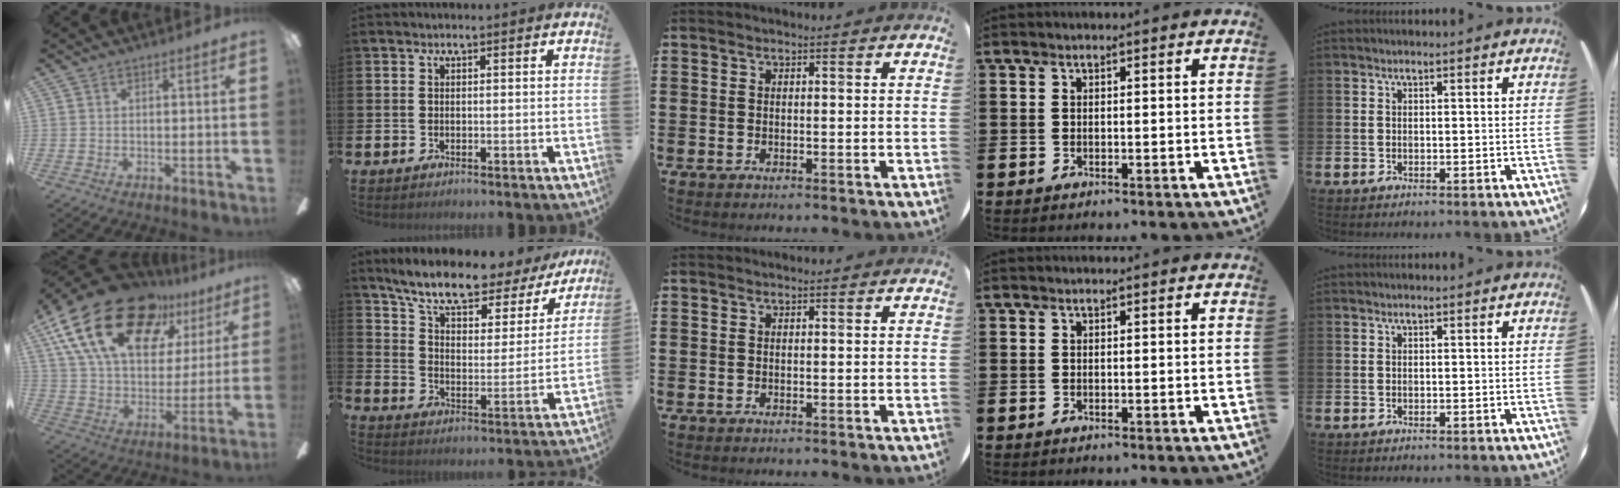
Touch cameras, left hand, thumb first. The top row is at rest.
{"thumb": {"total": 24.8, "force": [14.3, 13.1, 15.4], "torque": [-0.284, -0.073, 0.255]}, "index": {"total": 9.0, "force": [7.7, 2.6, 4.0], "torque": [-0.104, -0.050, 0.127]}}